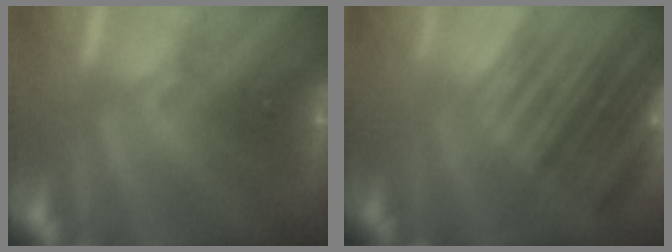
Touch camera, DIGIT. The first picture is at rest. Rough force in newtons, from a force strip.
{"total": 6.9}